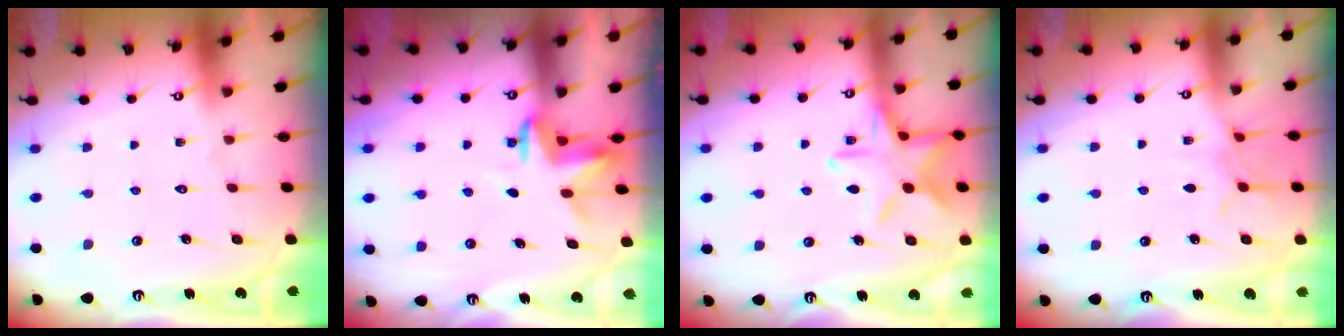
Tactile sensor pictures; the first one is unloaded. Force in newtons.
{"total": 3.5, "press": 3.4, "slide": 0.3}
{"total": 13.6, "press": 13.6, "slide": 0.9}
{"total": 6.7, "press": 6.7, "slide": 0.8}